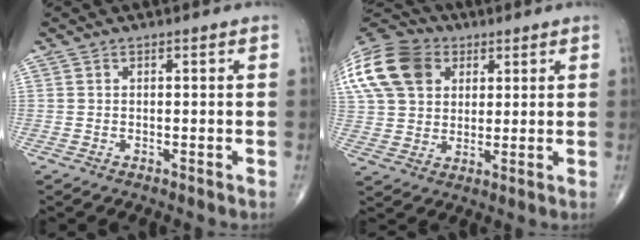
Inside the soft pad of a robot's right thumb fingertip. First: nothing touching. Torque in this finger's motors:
{"motor_torque": [-0.68, 1.11, 0.39, -0.20, 0.13]}